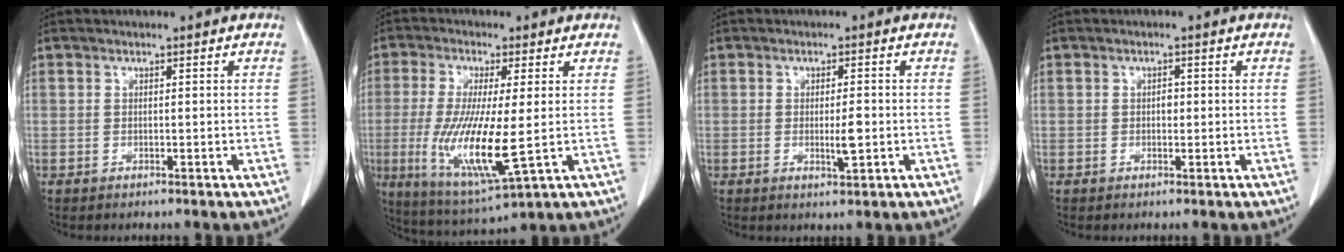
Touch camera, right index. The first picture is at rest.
{"total": 13.5, "force": [-1.7, 1.6, 13.2], "torque": [-0.265, -0.034, -0.023]}
{"total": 3.1, "force": [-0.5, 0.5, 3.0], "torque": [-0.050, -0.002, -0.005]}
{"total": 1.1, "force": [0.0, 0.7, 0.8], "torque": [-0.011, 0.003, -0.001]}